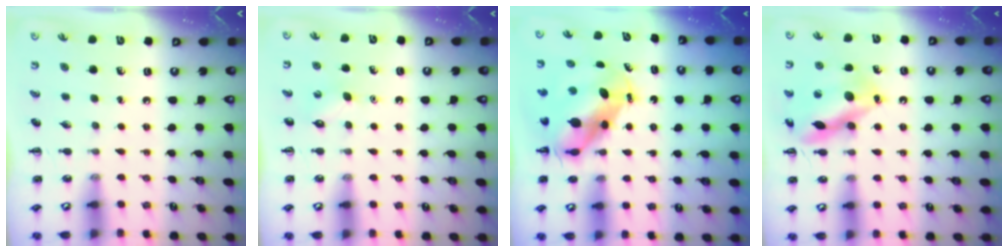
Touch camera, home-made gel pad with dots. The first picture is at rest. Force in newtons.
{"total": 2.8, "press": 2.7, "slide": 0.8}
{"total": 7.4, "press": 7.1, "slide": 2.4}
{"total": 14.9, "press": 14.8, "slide": 1.7}